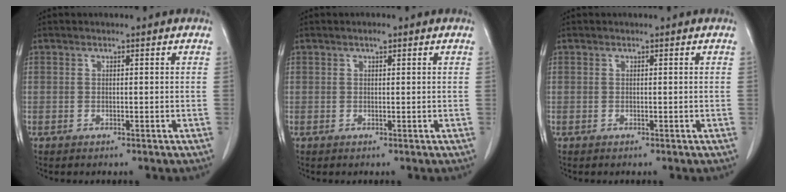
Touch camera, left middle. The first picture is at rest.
{"total": 0.7, "force": [0.4, 0.2, 0.5], "torque": [-0.012, -0.001, 0.006]}
{"total": 0.0}